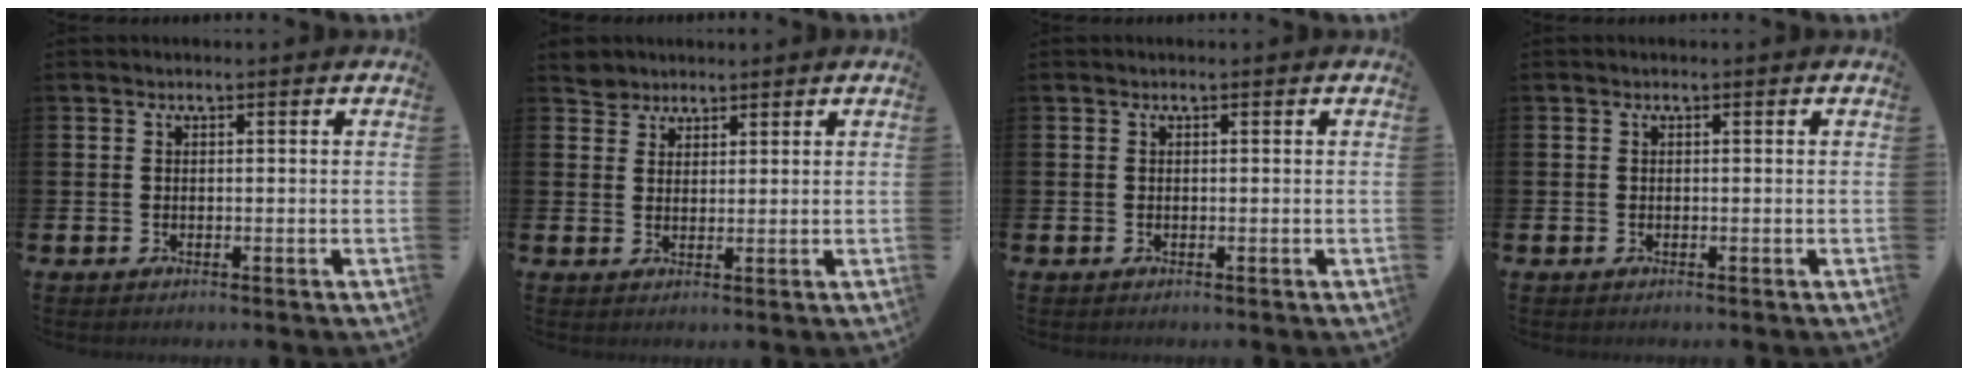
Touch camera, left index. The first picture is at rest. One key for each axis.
{"total": 3.4, "fx": 3.2, "fy": 1.1, "fz": -0.6, "tx": 0.007, "ty": -0.009, "tz": 0.060}
{"total": 0.0}
{"total": 0.0}